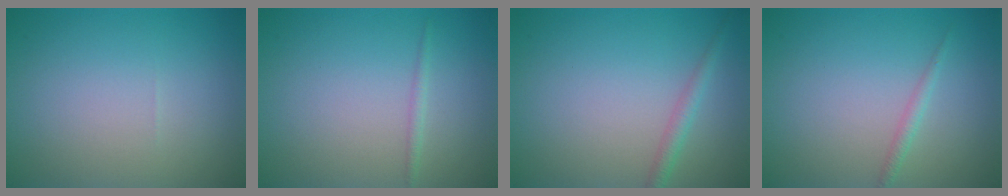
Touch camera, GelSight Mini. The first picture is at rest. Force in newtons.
{"total": 0.8, "press": 0.8, "slide": 0.0}
{"total": 1.5, "press": 1.5, "slide": 0.0}
{"total": 1.0, "press": 1.0, "slide": 0.1}